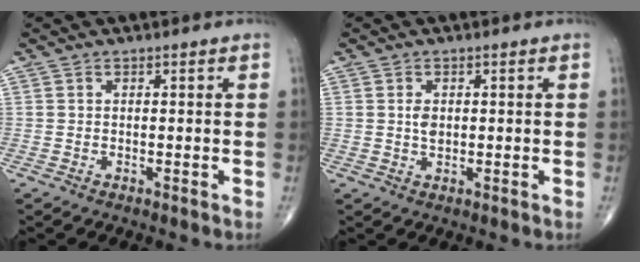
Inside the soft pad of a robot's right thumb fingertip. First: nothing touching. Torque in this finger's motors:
{"motor_torque": [0.59, 0.55, 0.18, -0.11, 0.02]}